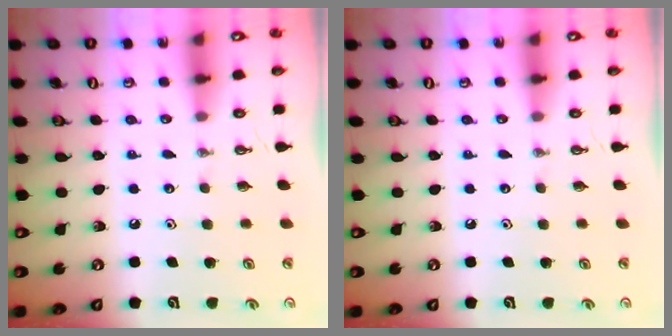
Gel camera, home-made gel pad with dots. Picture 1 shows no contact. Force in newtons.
{"total": 0.0}